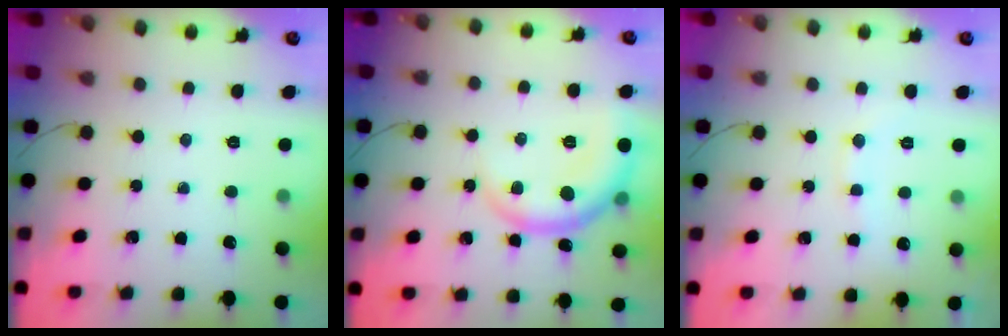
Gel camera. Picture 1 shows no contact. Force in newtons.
{"total": 10.2, "press": 10.1, "slide": 0.9}
{"total": 7.4, "press": 7.2, "slide": 1.5}